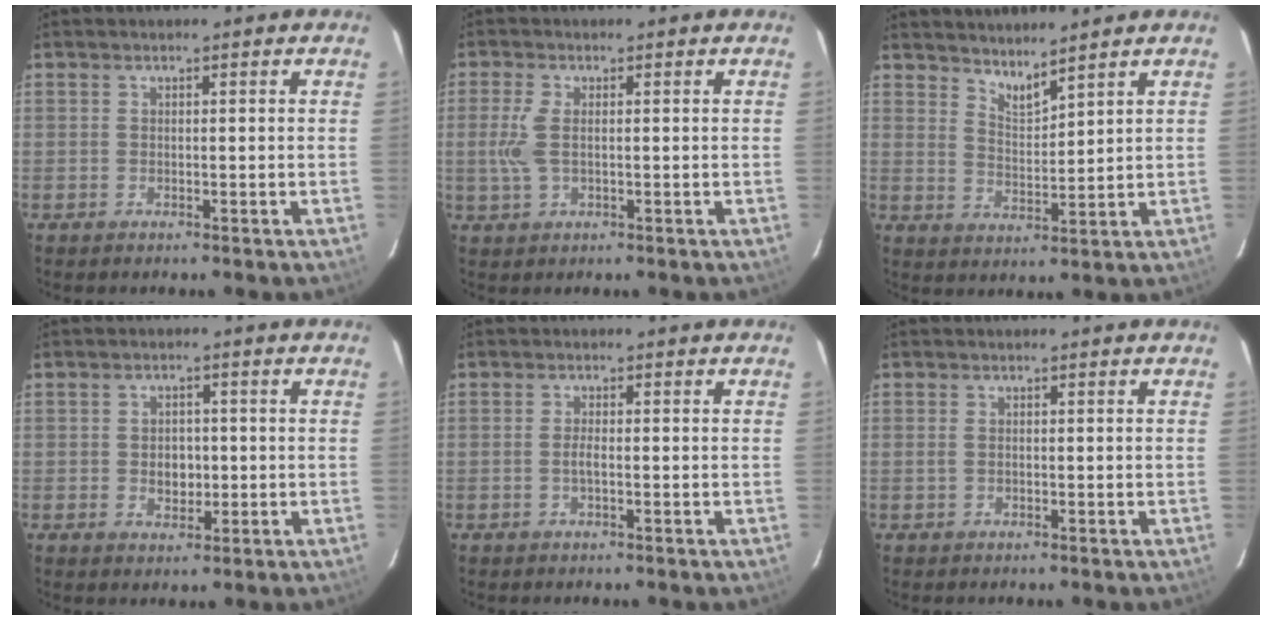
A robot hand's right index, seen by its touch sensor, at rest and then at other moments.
{"total": 4.4, "force": [0.2, 1.9, 3.9], "torque": [-0.092, 0.001, 0.004]}
{"total": 4.5, "force": [4.2, 0.4, 1.7], "torque": [-0.029, -0.007, 0.075]}
{"total": 3.8, "force": [-0.4, 3.0, 2.3], "torque": [-0.036, 0.002, -0.003]}
{"total": 1.4, "force": [-0.4, 0.3, 1.3], "torque": [-0.026, -0.001, -0.009]}
{"total": 0.9, "force": [-0.1, 0.5, 0.7], "torque": [-0.016, 0.000, -0.003]}